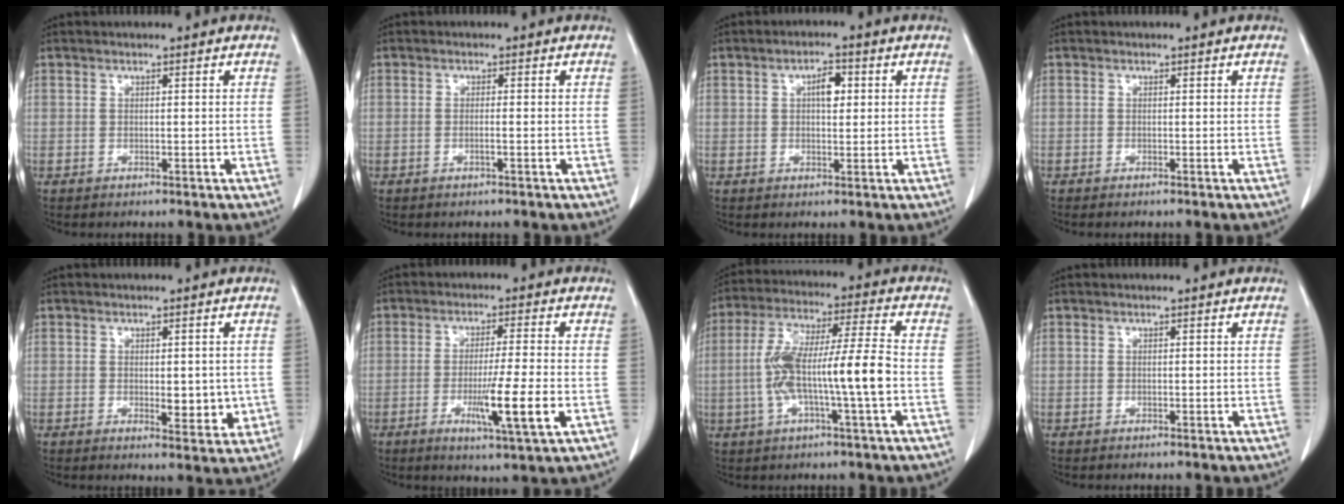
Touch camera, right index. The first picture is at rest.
{"total": 0.9, "force": [-0.4, -0.1, 0.8], "torque": [-0.016, 0.000, -0.007]}
{"total": 3.4, "force": [0.8, 1.4, 3.0], "torque": [-0.049, 0.005, 0.012]}
{"total": 0.7, "force": [-0.6, 0.0, 0.3], "torque": [-0.008, -0.002, -0.009]}
{"total": 4.4, "force": [-0.3, 2.1, 3.8], "torque": [-0.045, -0.008, 0.001]}
{"total": 9.2, "force": [-2.7, -0.4, 8.8], "torque": [-0.147, -0.024, -0.047]}
{"total": 12.6, "force": [-2.2, 0.5, 12.4], "torque": [-0.243, 0.018, -0.044]}
{"total": 0.0}